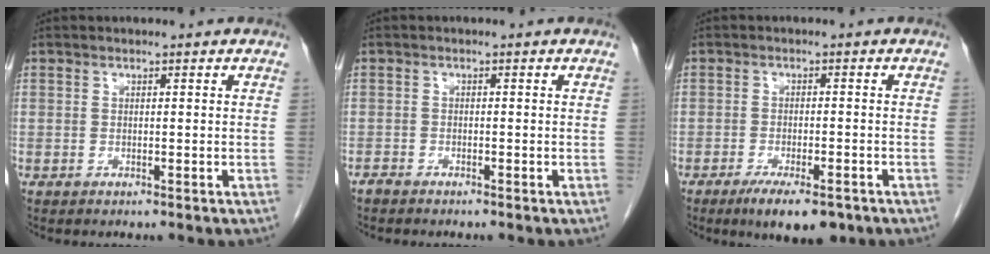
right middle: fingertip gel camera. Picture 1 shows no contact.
{"total": 1.2, "force": [-1.2, 0.3, 0.3], "torque": [-0.005, 0.000, -0.021]}
{"total": 7.4, "force": [-5.1, 2.0, 5.0], "torque": [-0.074, -0.011, -0.074]}